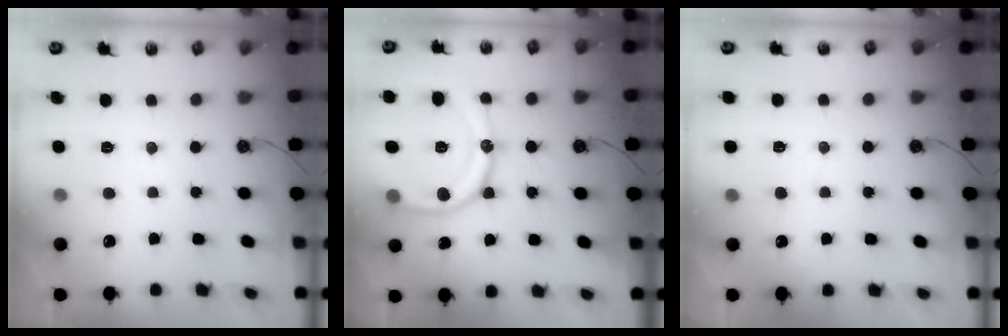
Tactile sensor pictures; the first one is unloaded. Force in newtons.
{"total": 18.0, "press": 18.0, "slide": 1.7}
{"total": 2.7, "press": 2.6, "slide": 0.3}